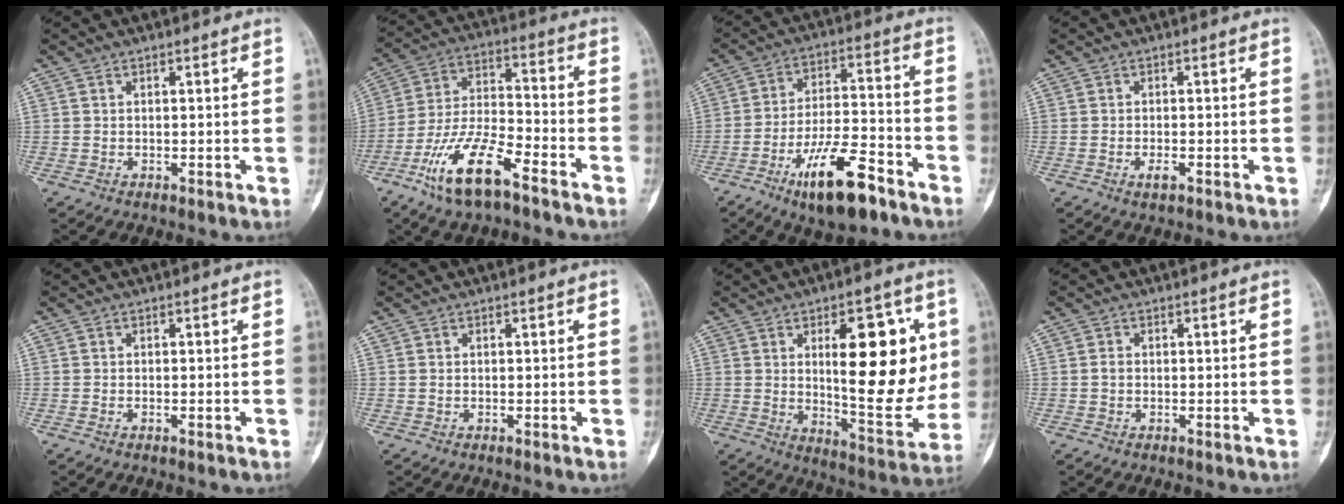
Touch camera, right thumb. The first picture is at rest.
{"total": 14.7, "force": [-9.0, 4.6, 10.7], "torque": [-0.212, 0.057, -0.168]}
{"total": 15.0, "force": [-9.0, 4.9, 11.0], "torque": [-0.180, 0.057, -0.150]}
{"total": 1.9, "force": [-0.9, 0.8, 1.5], "torque": [-0.024, 0.003, -0.014]}
{"total": 0.5, "force": [-0.2, 0.2, 0.4], "torque": [-0.006, 0.005, -0.003]}
{"total": 0.0}
{"total": 21.1, "force": [4.1, 8.5, 18.8], "torque": [-0.215, -0.026, 0.066]}
{"total": 0.8, "force": [-0.1, 0.7, 0.5], "torque": [-0.008, 0.002, -0.005]}